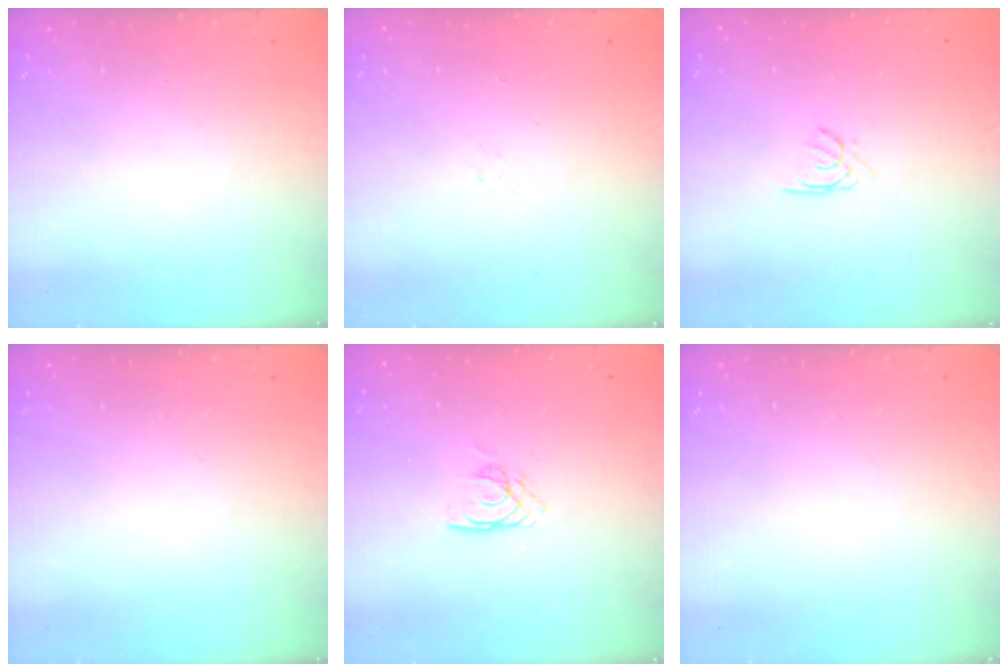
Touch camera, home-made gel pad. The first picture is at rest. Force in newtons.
{"total": 2.1, "press": 2.0, "slide": 0.6}
{"total": 1.5, "press": 1.4, "slide": 0.4}
{"total": 0.0}
{"total": 5.1, "press": 5.1, "slide": 0.4}
{"total": 0.0}